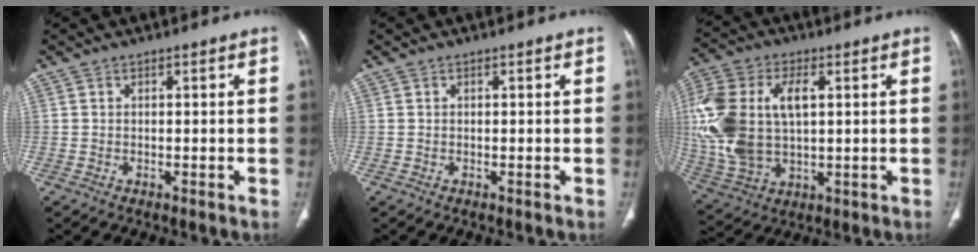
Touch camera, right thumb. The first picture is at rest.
{"total": 0.0}
{"total": 19.9, "force": [2.6, 11.7, 15.9], "torque": [-0.353, 0.003, 0.054]}